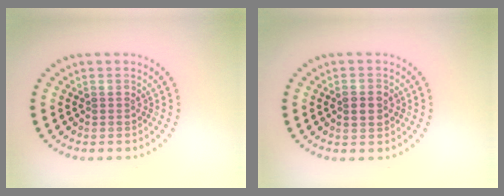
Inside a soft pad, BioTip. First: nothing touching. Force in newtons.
{"total": 2.4, "press": 2.3, "slide": 0.1}